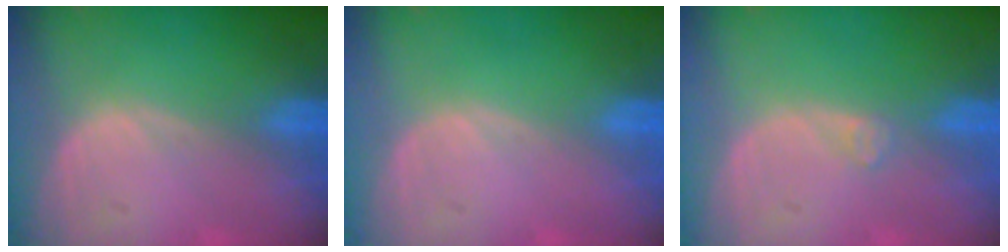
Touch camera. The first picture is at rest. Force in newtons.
{"total": 0.0}
{"total": 1.1, "press": 1.0, "slide": 0.2}